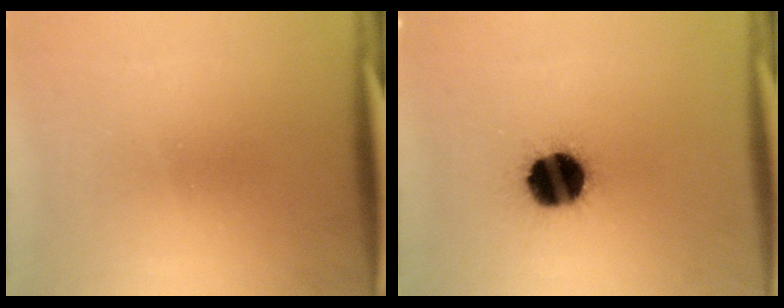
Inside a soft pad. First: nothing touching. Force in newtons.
{"total": 16.3}